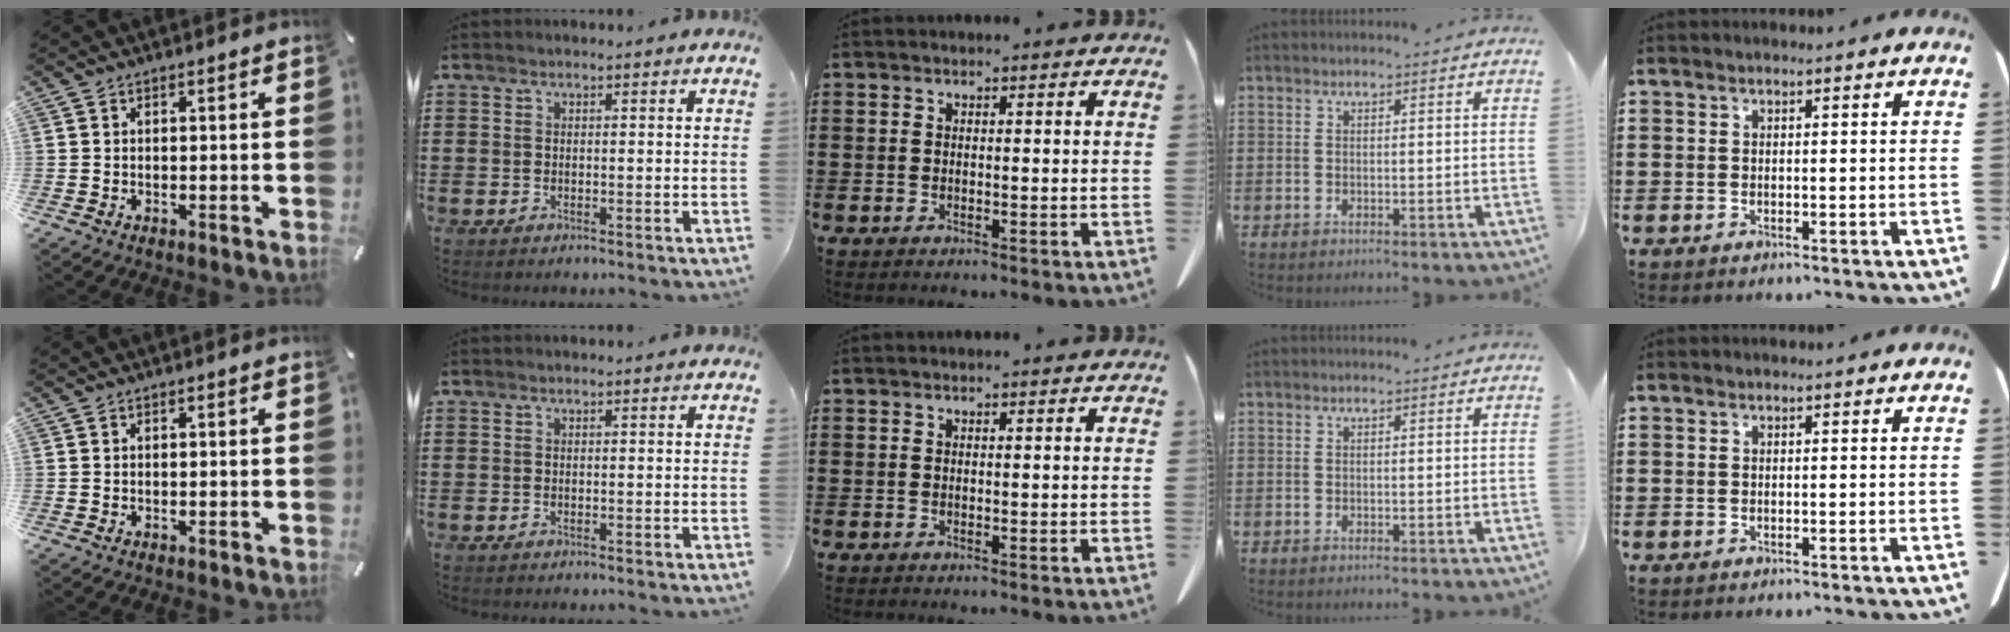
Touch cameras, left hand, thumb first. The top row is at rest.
{}